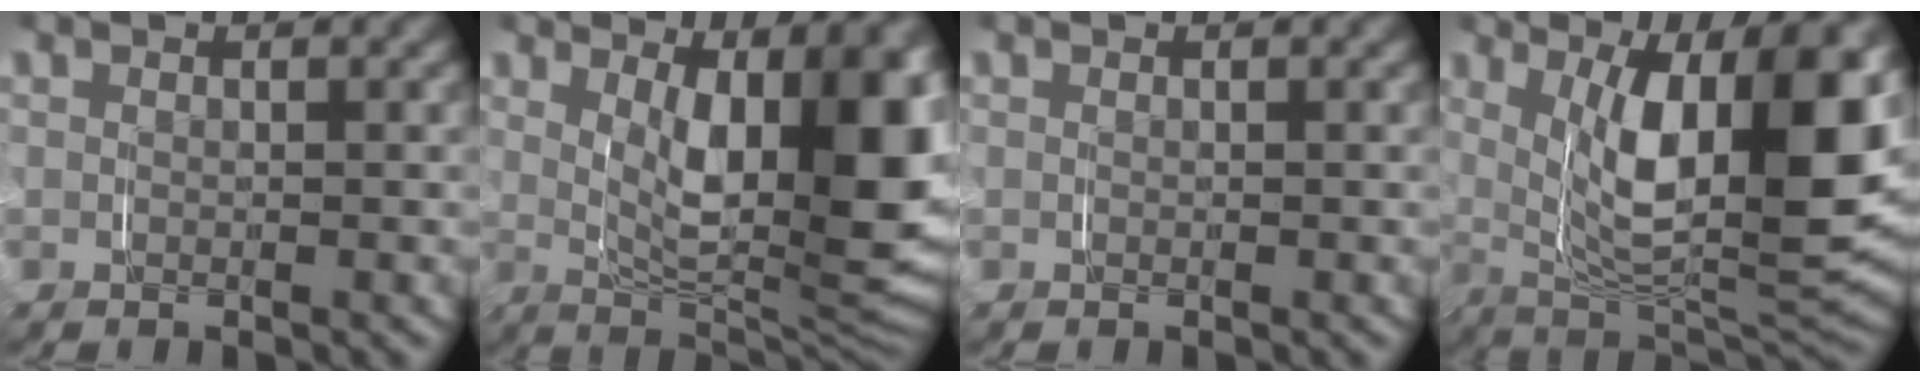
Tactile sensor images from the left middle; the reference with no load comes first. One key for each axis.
{"total": 13.0, "fx": 0.9, "fy": 5.8, "fz": 11.6, "tx": -0.164, "ty": -0.037, "tz": 0.028}
{"total": 0.0}
{"total": 14.0, "fx": 1.9, "fy": 6.6, "fz": 12.2, "tx": -0.198, "ty": -0.013, "tz": 0.037}